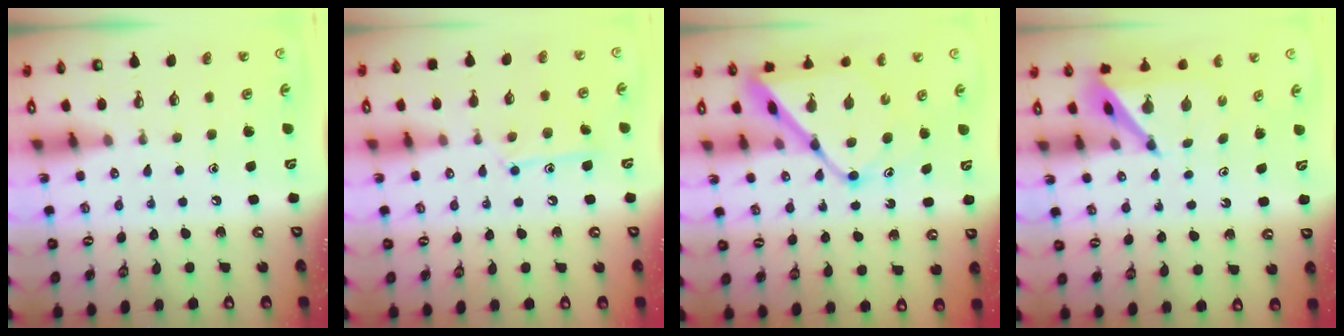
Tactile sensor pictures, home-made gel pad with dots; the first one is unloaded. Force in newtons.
{"total": 10.1, "press": 10.1, "slide": 0.8}
{"total": 15.6, "press": 15.5, "slide": 1.5}
{"total": 5.1, "press": 5.0, "slide": 0.4}